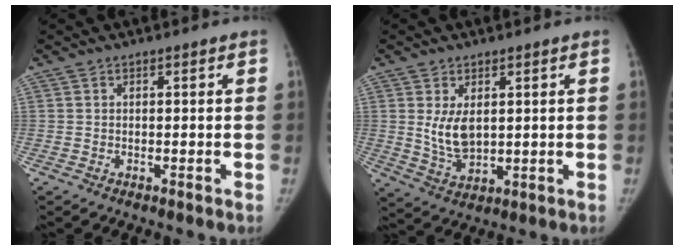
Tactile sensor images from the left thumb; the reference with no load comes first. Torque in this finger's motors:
{"motor_torque": [1.00, 0.96, 0.75, -0.16, 0.02]}